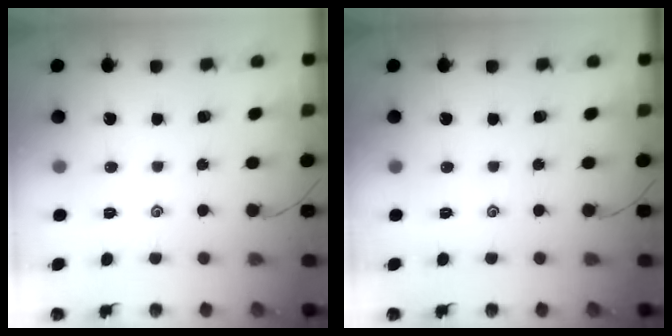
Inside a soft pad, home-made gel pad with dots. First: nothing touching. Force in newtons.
{"total": 0.0}